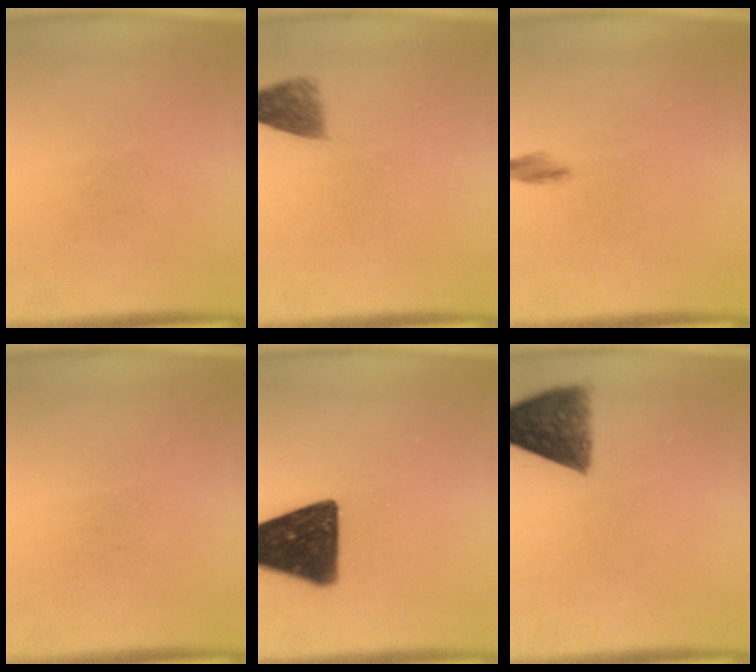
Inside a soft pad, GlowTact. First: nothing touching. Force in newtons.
{"total": 3.4}
{"total": 1.3}
{"total": 0.0}
{"total": 16.3}
{"total": 8.2}